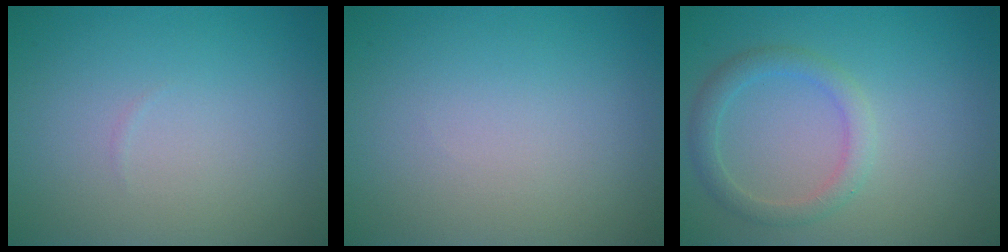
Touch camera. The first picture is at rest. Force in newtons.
{"total": 0.0}
{"total": 2.3, "press": 2.3, "slide": 0.1}